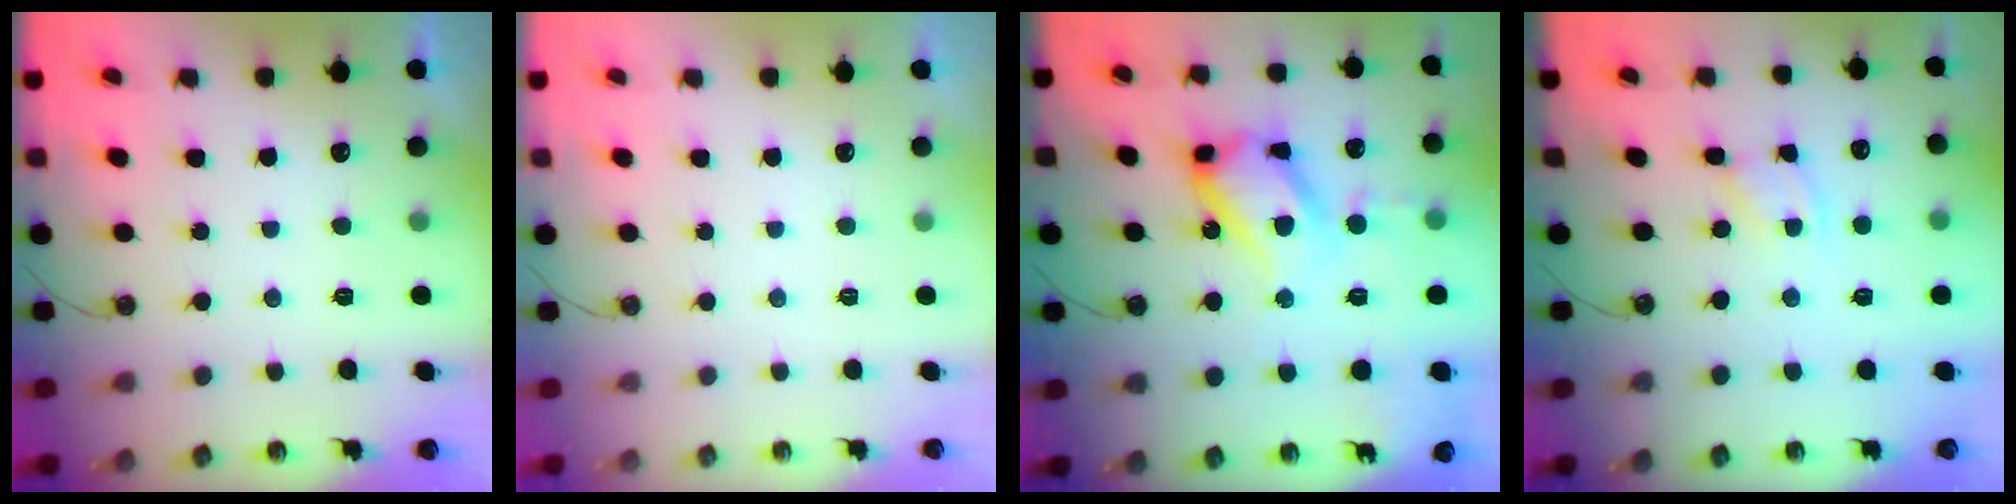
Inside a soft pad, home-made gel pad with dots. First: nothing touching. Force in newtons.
{"total": 0.0}
{"total": 22.7, "press": 22.6, "slide": 2.1}
{"total": 1.9, "press": 1.9, "slide": 0.3}